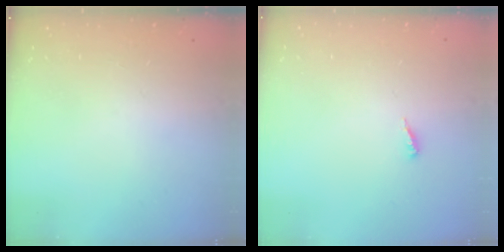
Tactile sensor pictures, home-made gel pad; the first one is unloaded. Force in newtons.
{"total": 3.9, "press": 3.9, "slide": 0.3}